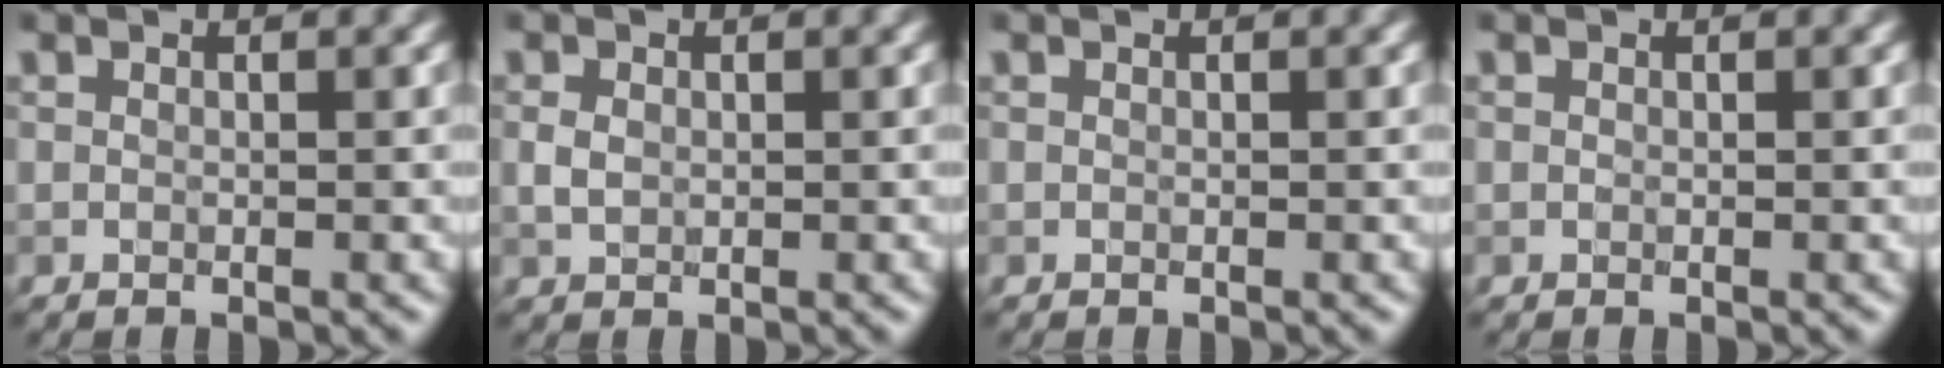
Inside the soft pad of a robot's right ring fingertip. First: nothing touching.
{"total": 1.3, "force": [0.1, 1.0, 0.8], "torque": [-0.019, 0.000, 0.002]}
{"total": 0.0}
{"total": 0.0}